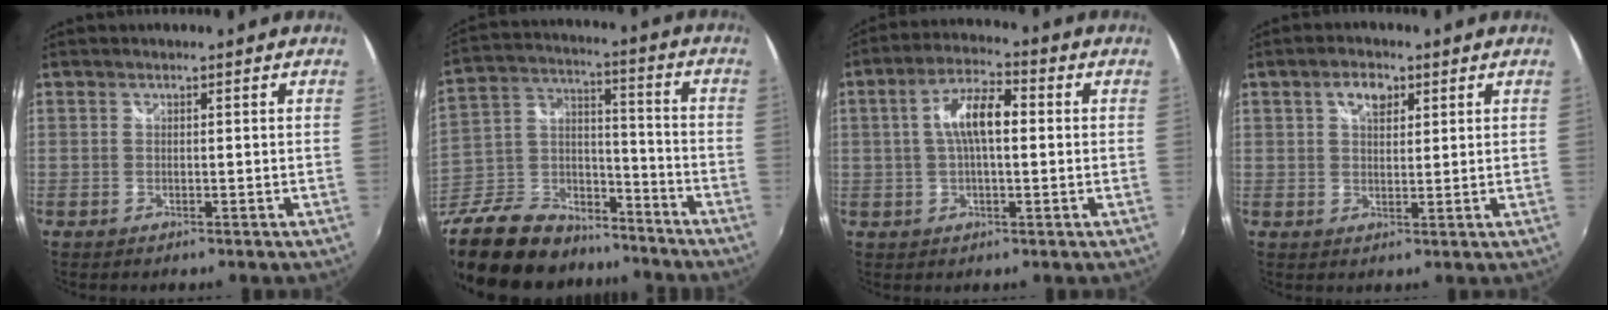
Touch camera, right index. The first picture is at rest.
{"total": 26.7, "force": [-20.1, 13.4, 11.4], "torque": [-0.279, 0.033, -0.317]}
{"total": 8.3, "force": [0.7, 3.1, 7.6], "torque": [-0.143, 0.017, 0.012]}
{"total": 4.3, "force": [2.0, 2.4, 2.9], "torque": [-0.045, 0.011, 0.035]}